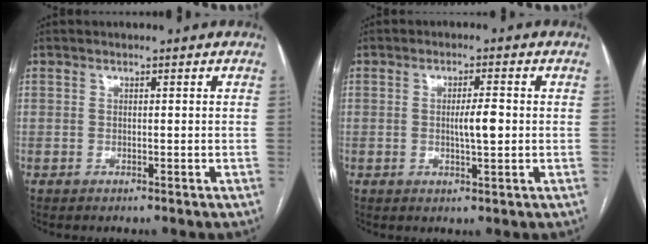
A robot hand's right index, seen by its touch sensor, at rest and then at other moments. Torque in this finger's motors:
{"motor_torque": [0.06, 0.00, 0.09, 0.03]}